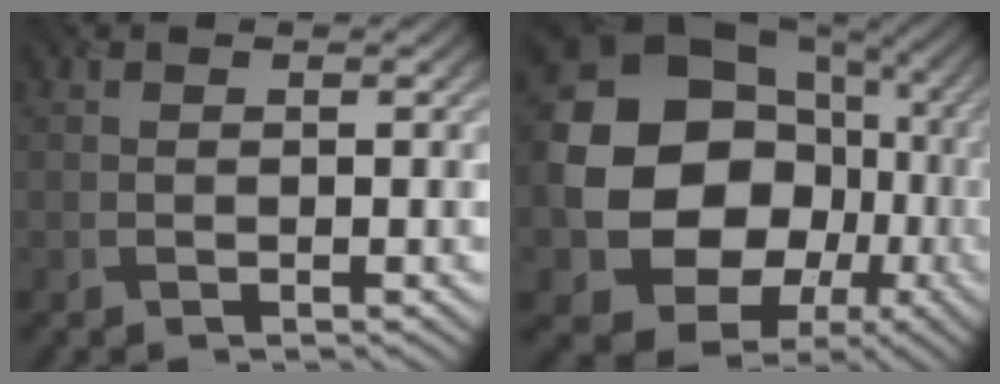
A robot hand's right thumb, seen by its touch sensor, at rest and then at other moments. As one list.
[{"total": 19.7, "force": [-1.5, 17.3, 9.4], "torque": [-0.205, -0.032, -0.028]}]